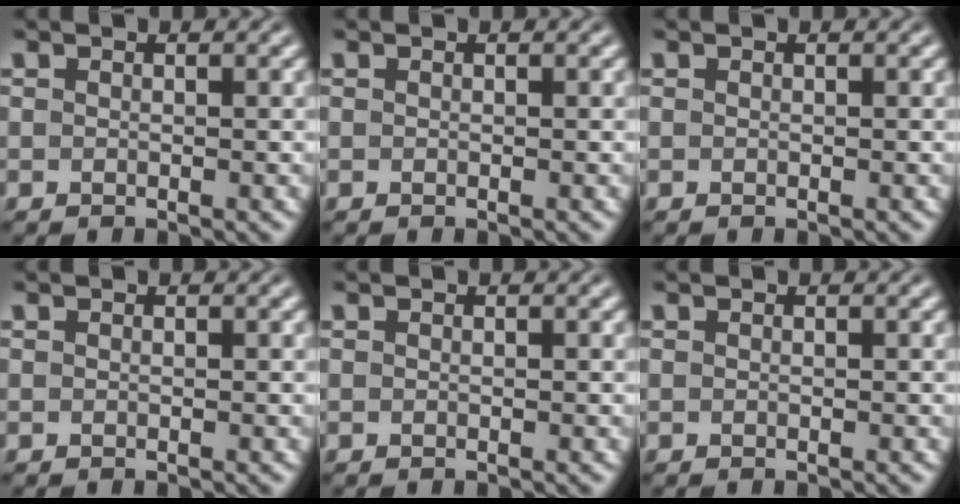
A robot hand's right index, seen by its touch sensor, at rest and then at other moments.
{"total": 0.0}
{"total": 0.0}
{"total": 0.0}
{"total": 0.0}
{"total": 0.0}